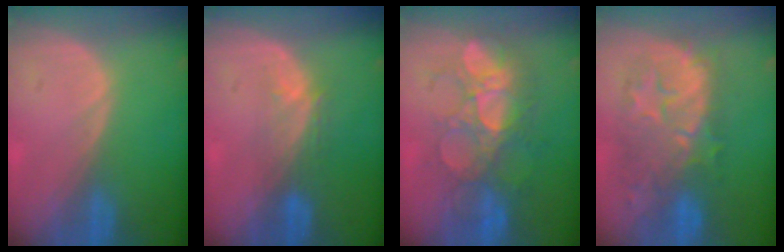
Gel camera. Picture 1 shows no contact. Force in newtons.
{"total": 3.8, "press": 3.4, "slide": 1.6}
{"total": 9.1, "press": 8.9, "slide": 1.9}
{"total": 10.1, "press": 9.6, "slide": 3.0}